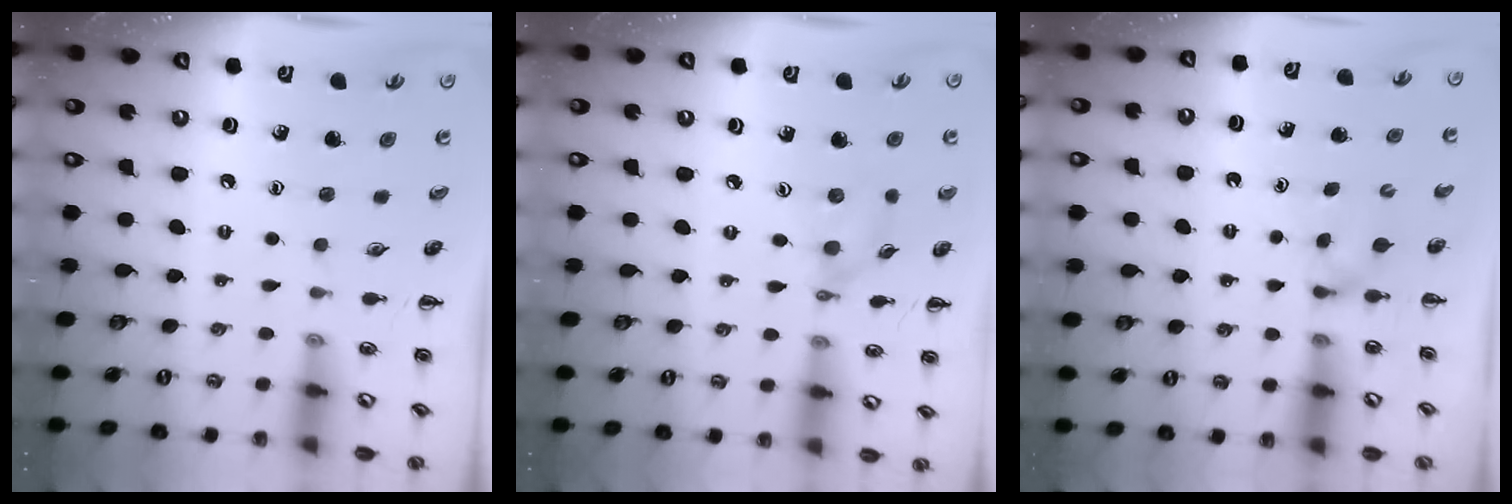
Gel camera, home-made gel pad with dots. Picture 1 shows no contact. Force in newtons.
{"total": 5.5, "press": 5.4, "slide": 0.8}
{"total": 2.3, "press": 2.1, "slide": 1.0}